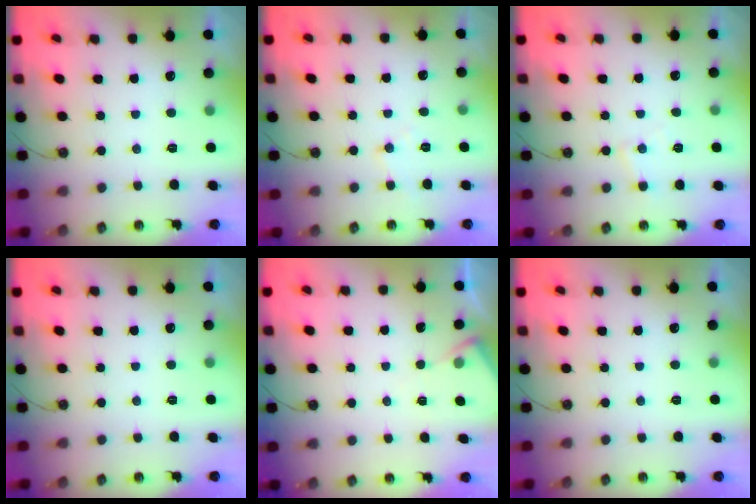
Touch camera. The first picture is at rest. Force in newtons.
{"total": 6.7, "press": 6.7, "slide": 1.1}
{"total": 4.9, "press": 4.9, "slide": 0.4}
{"total": 0.0}
{"total": 5.3, "press": 5.2, "slide": 0.5}
{"total": 0.0}